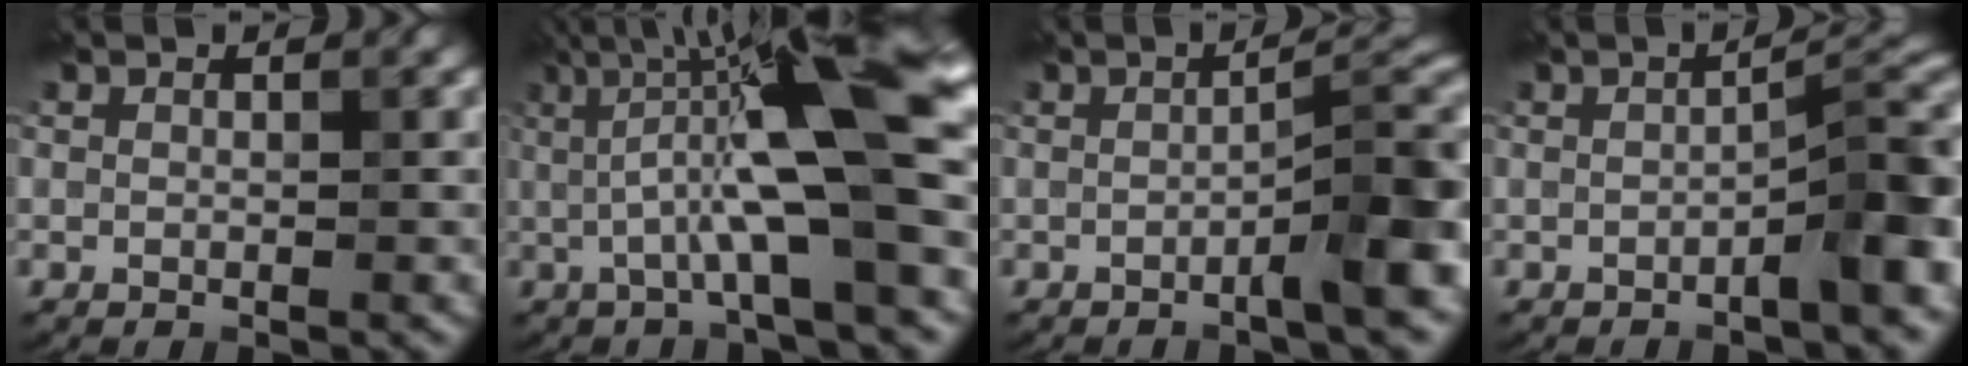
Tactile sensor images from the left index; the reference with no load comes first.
{"total": 10.9, "force": [0.9, 1.9, 10.7], "torque": [-0.164, 0.009, 0.014]}
{"total": 6.0, "force": [-1.7, 0.8, 5.7], "torque": [-0.076, 0.015, -0.034]}
{"total": 5.0, "force": [-1.5, 0.7, 4.8], "torque": [-0.067, 0.017, -0.029]}